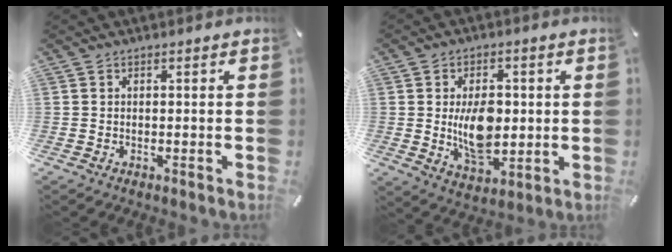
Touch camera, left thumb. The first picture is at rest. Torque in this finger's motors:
{"motor_torque": [1.73, 1.89, 0.22, -0.06, 0.13]}